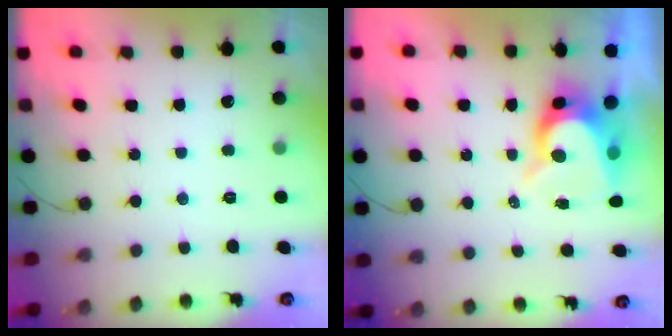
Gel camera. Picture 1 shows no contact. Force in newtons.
{"total": 8.0, "press": 7.9, "slide": 0.7}